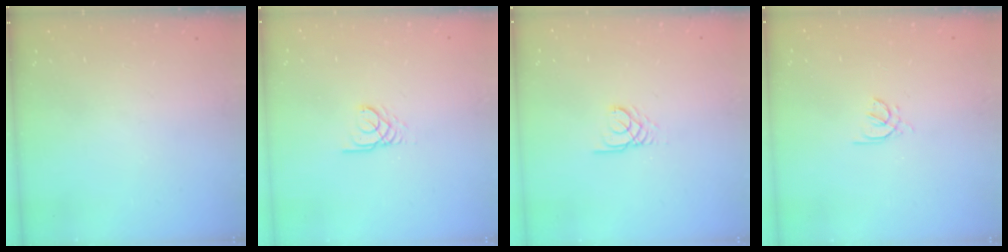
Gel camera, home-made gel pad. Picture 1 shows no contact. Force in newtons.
{"total": 2.6, "press": 2.6, "slide": 0.1}
{"total": 2.5, "press": 2.5, "slide": 0.2}
{"total": 2.0, "press": 1.9, "slide": 0.5}